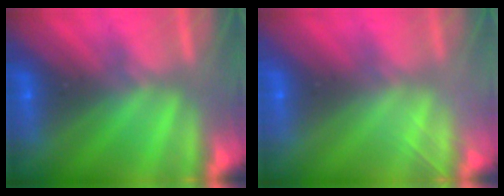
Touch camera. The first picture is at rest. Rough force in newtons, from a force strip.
{"total": 2.0}